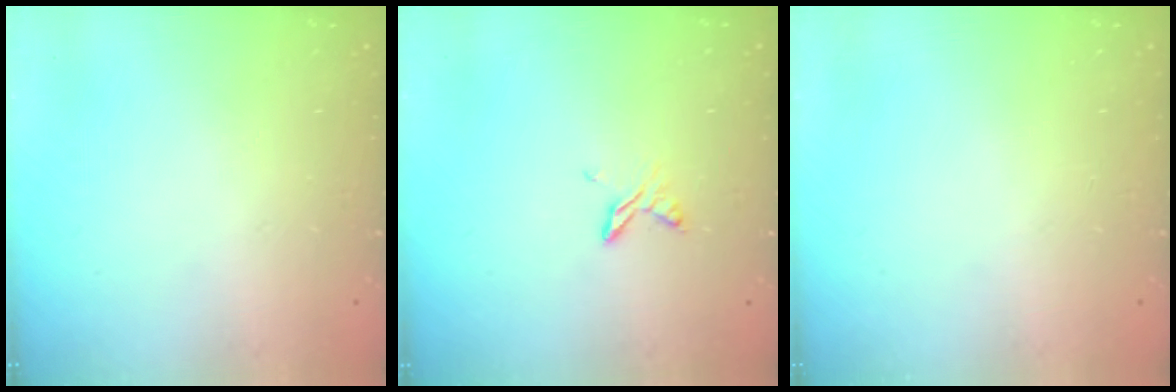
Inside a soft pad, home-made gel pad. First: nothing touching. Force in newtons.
{"total": 5.1, "press": 5.1, "slide": 0.6}
{"total": 0.0}